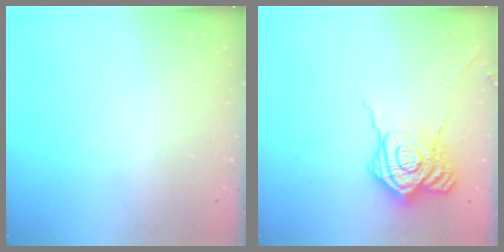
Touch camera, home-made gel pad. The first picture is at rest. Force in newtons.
{"total": 17.5, "press": 17.5, "slide": 0.8}